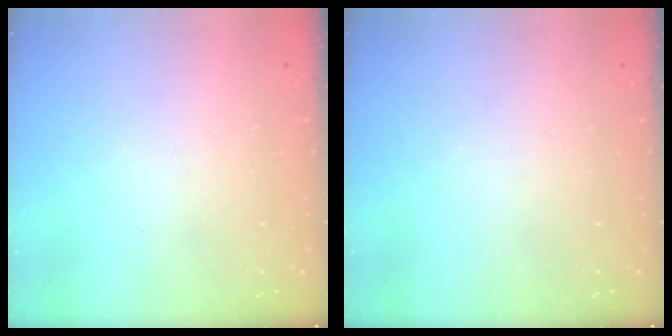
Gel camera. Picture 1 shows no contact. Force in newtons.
{"total": 0.0}